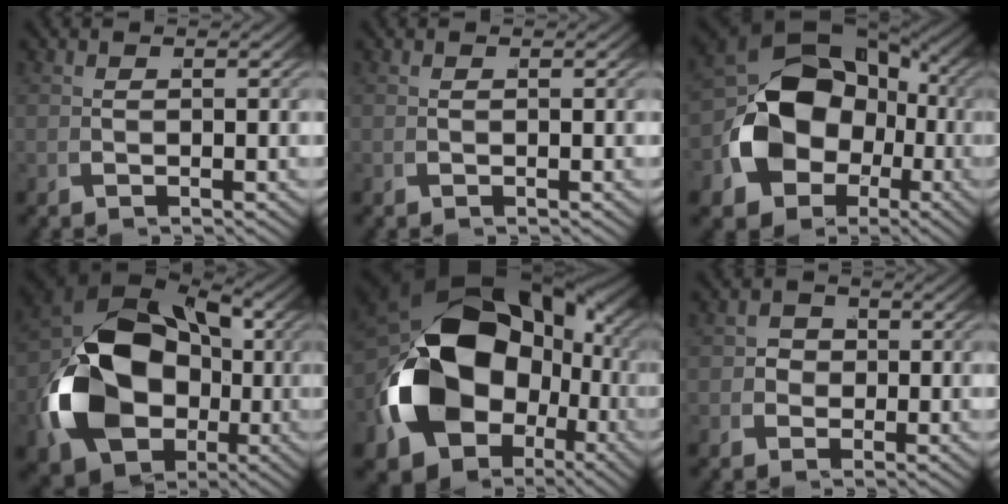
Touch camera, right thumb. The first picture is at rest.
{"total": 0.0}
{"total": 15.5, "force": [-1.9, 12.0, 9.6], "torque": [-0.213, -0.054, -0.012]}
{"total": 18.6, "force": [-1.8, 13.1, 13.0], "torque": [-0.306, -0.059, -0.005]}
{"total": 20.6, "force": [-2.1, 14.0, 14.9], "torque": [-0.298, -0.052, -0.012]}
{"total": 2.7, "force": [-0.1, 2.4, 1.1], "torque": [-0.017, -0.006, -0.003]}